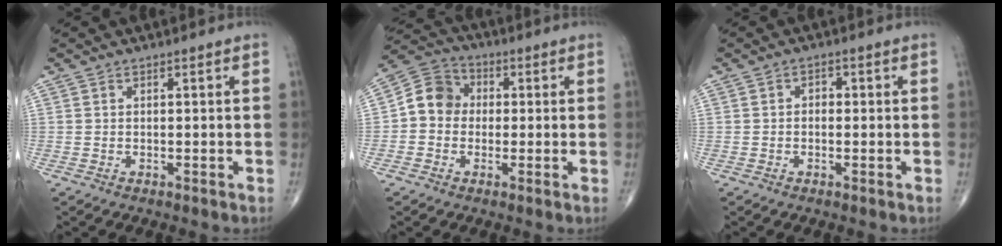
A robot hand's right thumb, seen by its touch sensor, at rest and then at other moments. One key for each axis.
{"total": 7.8, "fx": -0.2, "fy": 6.9, "fz": 3.7, "tx": -0.045, "ty": 0.028, "tz": -0.020}
{"total": 1.6, "fx": 0.0, "fy": 1.2, "fz": 1.1, "tx": -0.011, "ty": 0.007, "tz": -0.004}